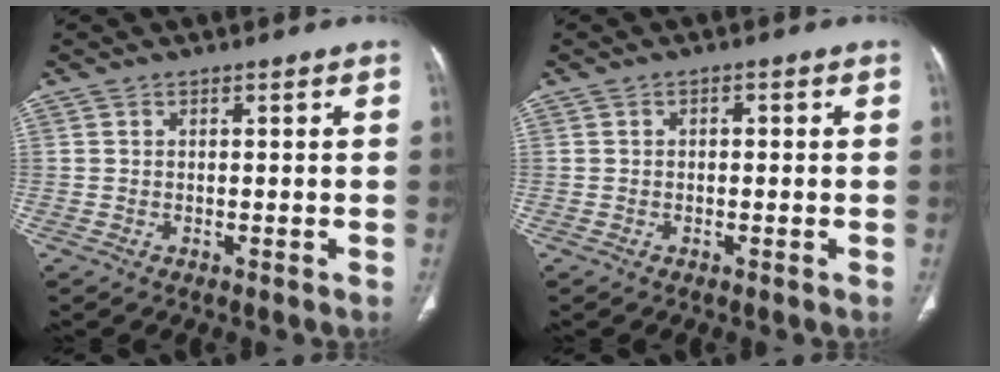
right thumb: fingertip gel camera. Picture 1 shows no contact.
{"total": 1.0, "force": [0.0, 0.7, 0.7], "torque": [-0.006, 0.004, -0.004]}